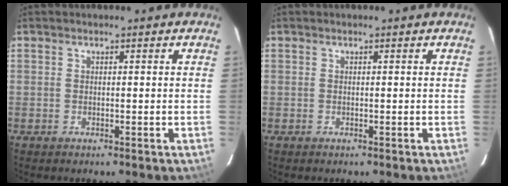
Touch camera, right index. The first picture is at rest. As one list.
[{"total": 0.0}]